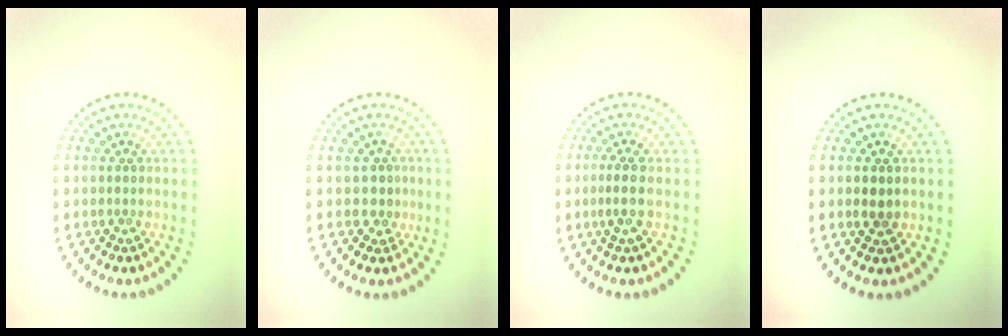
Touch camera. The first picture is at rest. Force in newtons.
{"total": 1.7, "press": 1.4, "slide": 1.0}
{"total": 1.8, "press": 1.4, "slide": 1.1}
{"total": 1.2, "press": 1.2, "slide": 0.1}